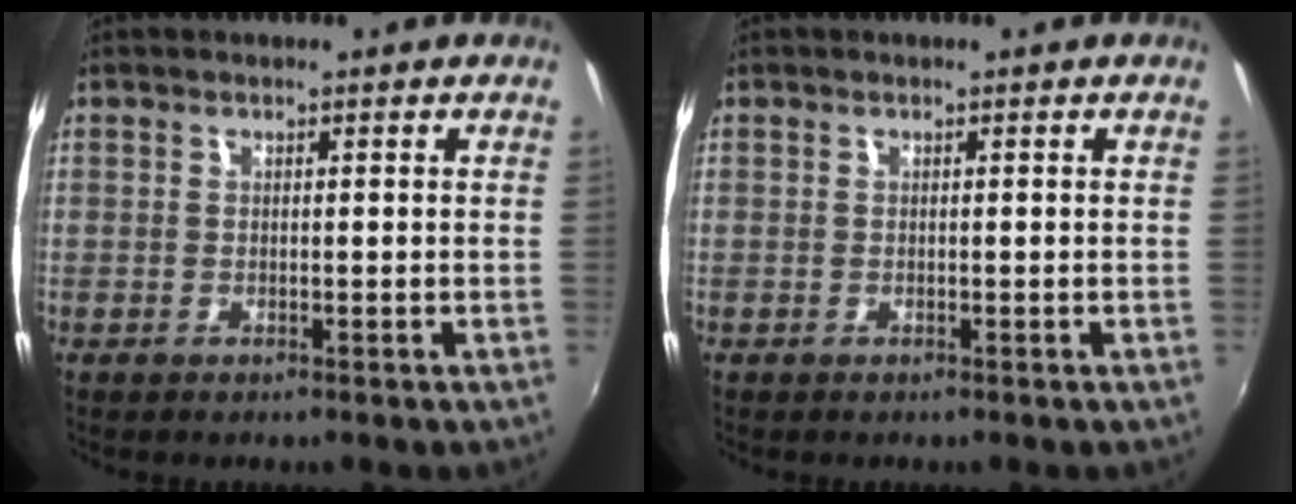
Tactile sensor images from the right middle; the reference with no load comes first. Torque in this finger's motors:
{"motor_torque": [0.56, -0.97, 0.02, -0.02]}